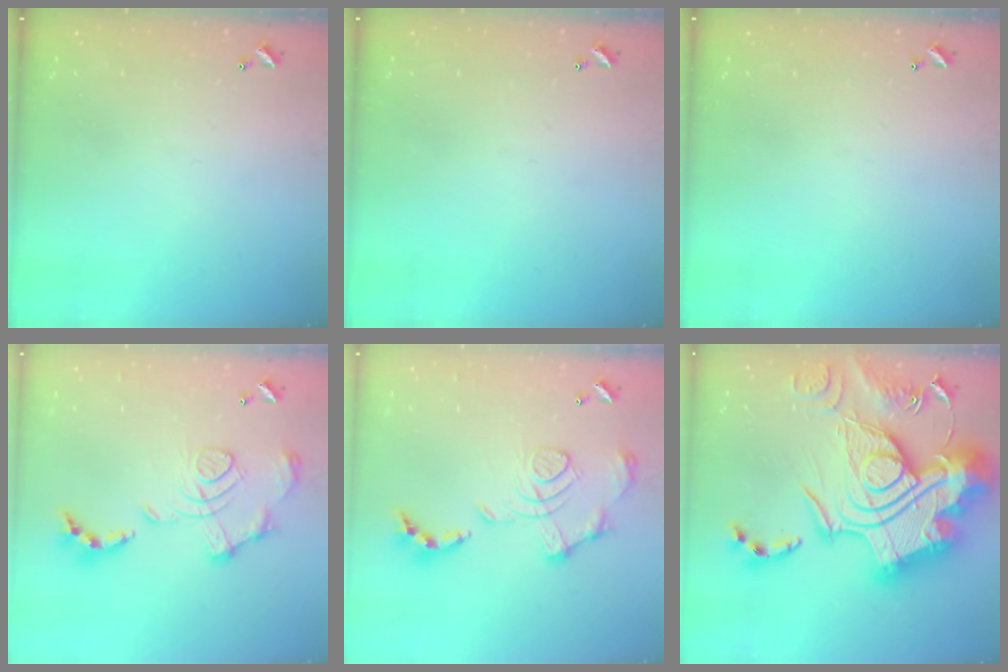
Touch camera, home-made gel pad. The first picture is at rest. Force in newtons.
{"total": 0.0}
{"total": 0.0}
{"total": 1.7, "press": 1.1, "slide": 1.3}
{"total": 1.7, "press": 1.1, "slide": 1.3}
{"total": 0.7, "press": 0.7, "slide": 0.1}